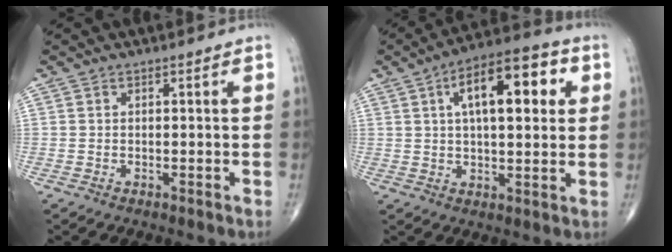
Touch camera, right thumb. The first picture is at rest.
{"total": 16.0, "force": [4.6, 6.8, 13.7], "torque": [-0.186, 0.014, 0.063]}